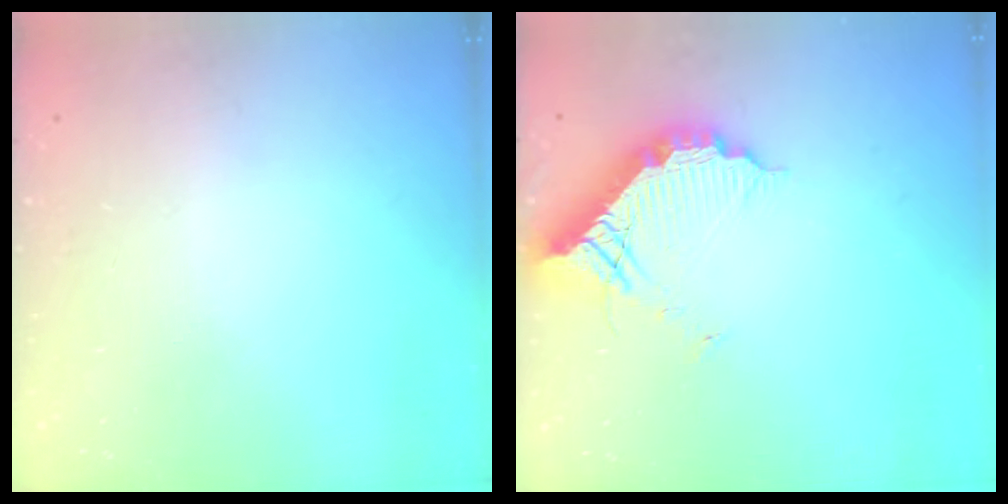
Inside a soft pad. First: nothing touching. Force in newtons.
{"total": 13.0, "press": 13.0, "slide": 1.0}